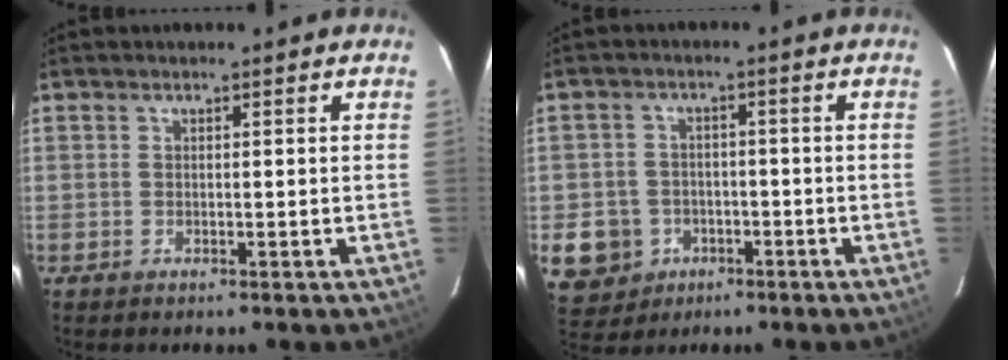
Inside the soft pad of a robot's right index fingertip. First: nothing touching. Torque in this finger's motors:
{"motor_torque": [-0.21, -0.03, -0.96, -0.21]}